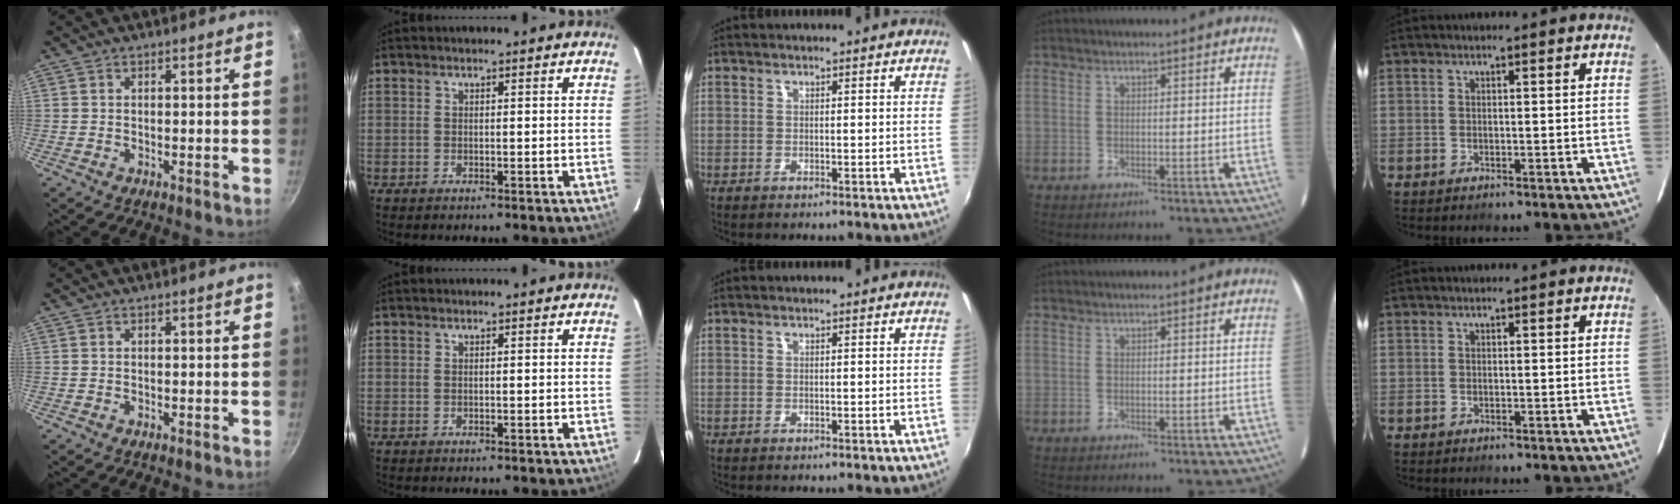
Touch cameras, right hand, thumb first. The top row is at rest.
{}